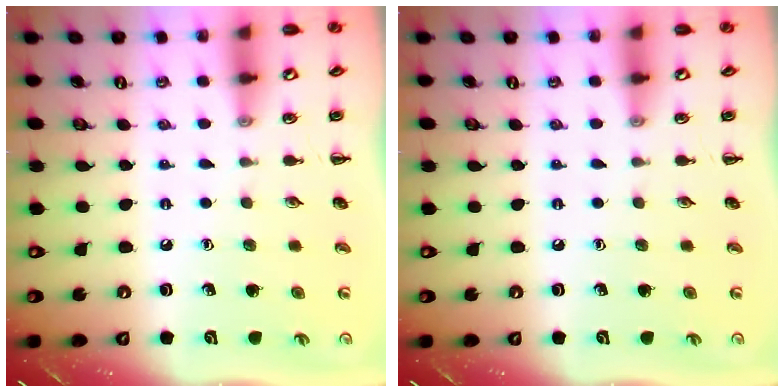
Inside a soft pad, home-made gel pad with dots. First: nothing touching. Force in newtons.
{"total": 0.0}